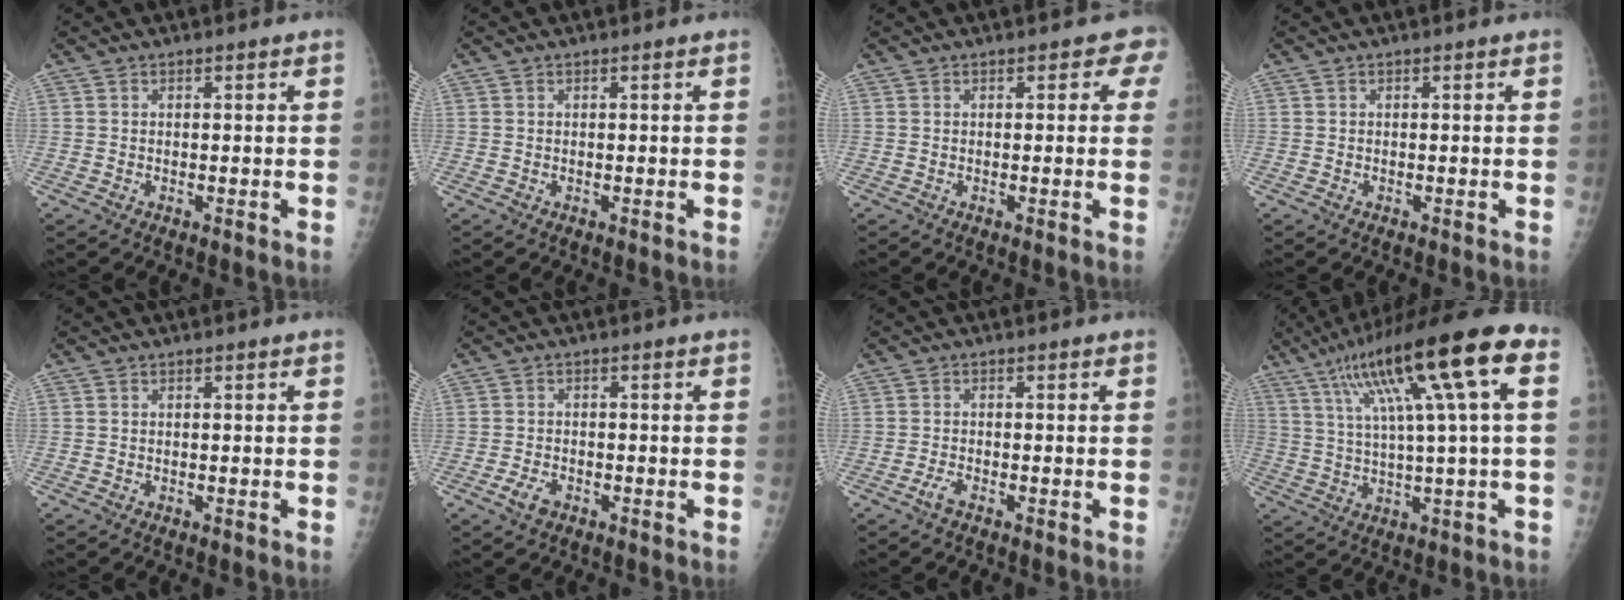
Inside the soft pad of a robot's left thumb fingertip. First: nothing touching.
{"total": 0.0}
{"total": 2.6, "force": [1.0, 1.7, 1.8], "torque": [0.011, 0.003, -0.001]}
{"total": 0.0}
{"total": 0.0}
{"total": 3.0, "force": [-1.7, 1.8, 1.8], "torque": [-0.034, 0.007, -0.029]}
{"total": 1.8, "force": [-1.2, 0.6, 1.2], "torque": [-0.030, 0.004, -0.027]}
{"total": 19.3, "force": [7.0, 2.5, 17.8], "torque": [-0.300, 0.018, 0.112]}